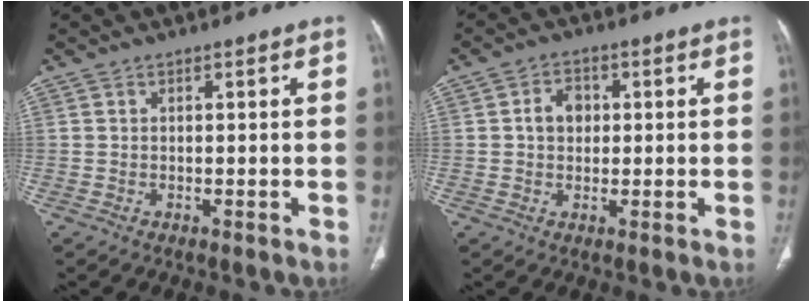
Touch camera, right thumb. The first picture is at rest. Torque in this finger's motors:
{"motor_torque": [0.36, 0.44, 0.57, 0.07, -0.02]}